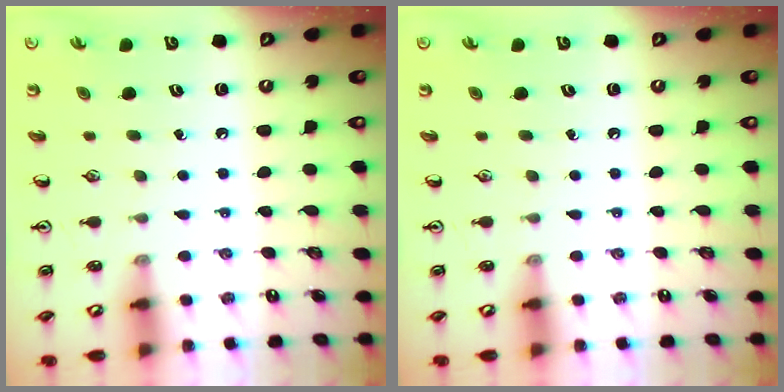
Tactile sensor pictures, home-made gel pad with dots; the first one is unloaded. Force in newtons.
{"total": 0.0}